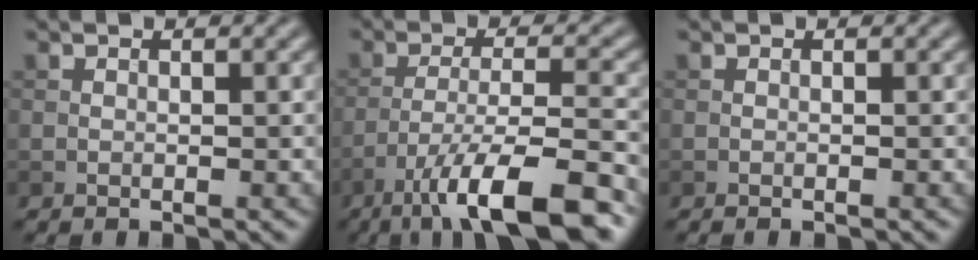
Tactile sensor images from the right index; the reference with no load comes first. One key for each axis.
{"total": 10.1, "fx": -6.2, "fy": 2.2, "fz": 7.6, "tx": -0.124, "ty": 0.009, "tz": -0.103}
{"total": 0.0}